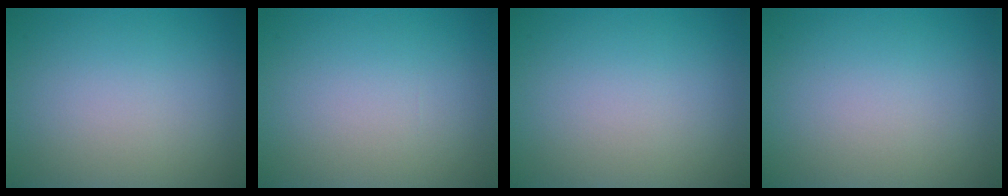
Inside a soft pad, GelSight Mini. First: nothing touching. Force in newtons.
{"total": 0.0}
{"total": 0.0}
{"total": 0.0}